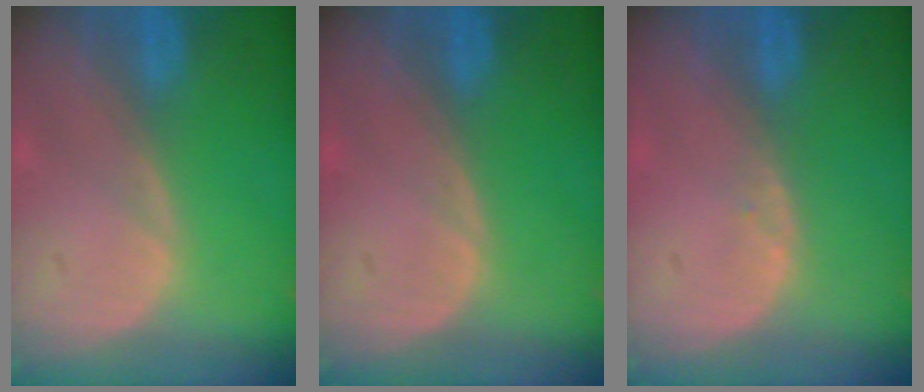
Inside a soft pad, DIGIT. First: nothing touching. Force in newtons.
{"total": 0.0}
{"total": 0.7, "press": 0.5, "slide": 0.5}